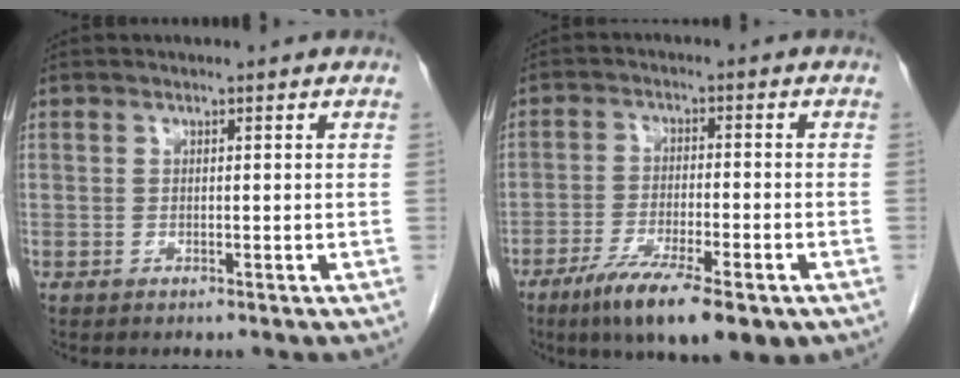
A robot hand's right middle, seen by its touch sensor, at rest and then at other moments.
{"total": 12.5, "force": [-7.8, 2.5, 9.4], "torque": [-0.150, -0.024, -0.121]}